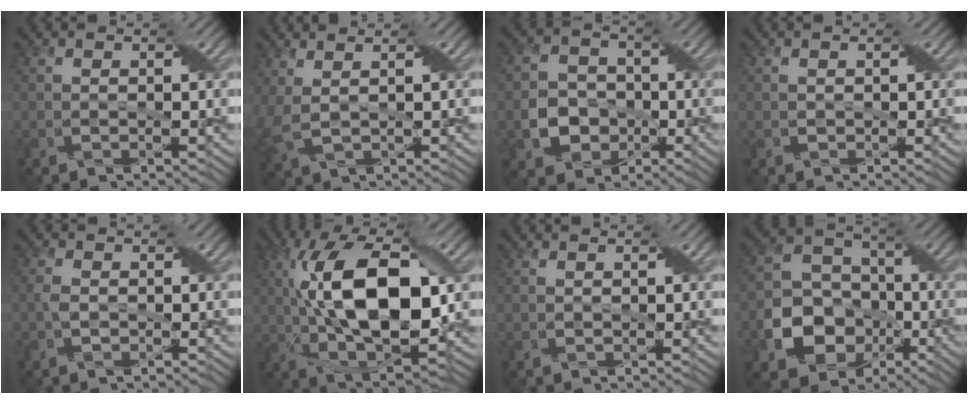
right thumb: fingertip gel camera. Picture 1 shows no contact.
{"total": 3.2, "force": [1.4, 1.4, 2.5], "torque": [-0.072, 0.003, 0.036]}
{"total": 5.4, "force": [-1.6, 4.8, 1.7], "torque": [-0.039, -0.005, -0.037]}
{"total": 0.0}
{"total": 1.9, "force": [-0.3, 1.4, 1.3], "torque": [-0.030, -0.002, -0.004]}
{"total": 15.7, "force": [1.3, 7.5, 13.8], "torque": [-0.250, 0.016, 0.016]}
{"total": 0.0}
{"total": 11.1, "force": [-4.2, 9.1, 4.8], "torque": [-0.113, -0.024, -0.085]}